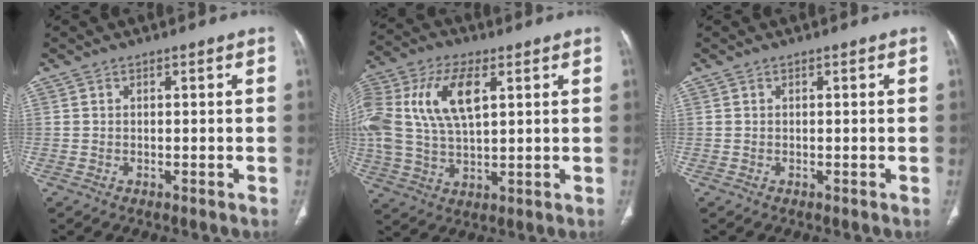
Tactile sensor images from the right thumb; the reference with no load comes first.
{"total": 19.1, "force": [5.3, 9.9, 15.4], "torque": [-0.353, 0.010, 0.097]}
{"total": 0.0}